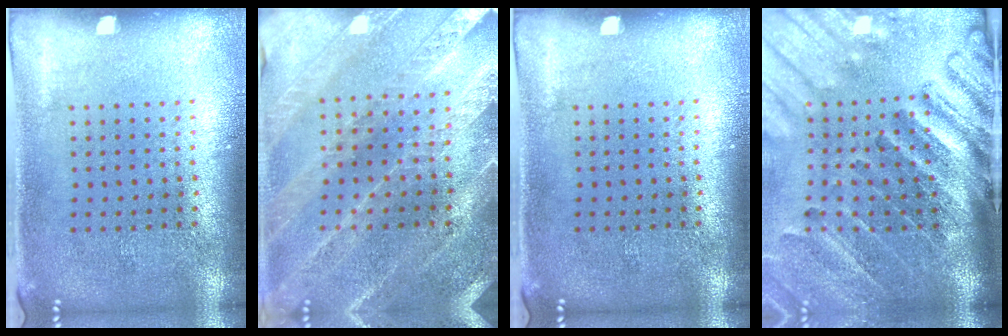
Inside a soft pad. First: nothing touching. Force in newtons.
{"total": 1.8, "press": 1.8, "slide": 0.1}
{"total": 0.0}
{"total": 4.4, "press": 3.2, "slide": 2.9}